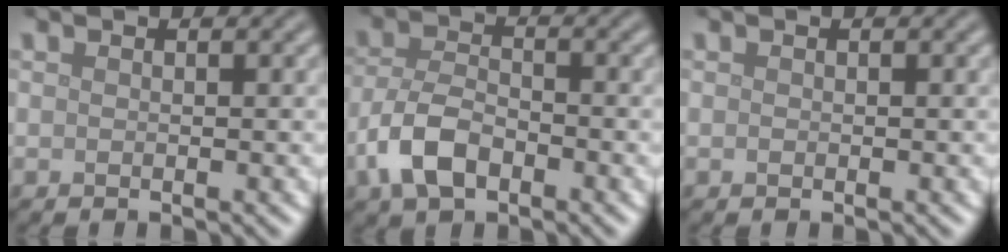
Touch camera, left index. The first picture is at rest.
{"total": 5.0, "force": [-2.4, 2.7, 3.3], "torque": [-0.068, 0.001, -0.057]}
{"total": 0.0}